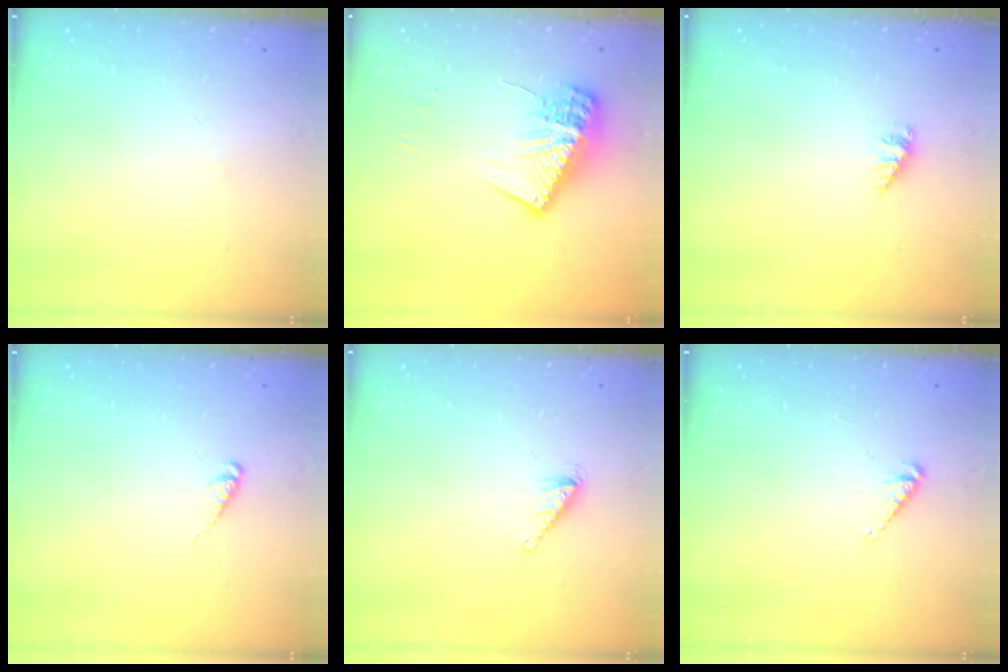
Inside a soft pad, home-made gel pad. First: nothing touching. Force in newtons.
{"total": 14.7, "press": 14.6, "slide": 1.7}
{"total": 1.5, "press": 1.5, "slide": 0.3}
{"total": 2.1, "press": 2.1, "slide": 0.4}
{"total": 1.8, "press": 1.8, "slide": 0.0}
{"total": 3.9, "press": 3.9, "slide": 0.5}